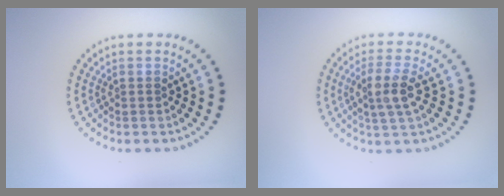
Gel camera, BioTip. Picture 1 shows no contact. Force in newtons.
{"total": 3.2, "press": 2.9, "slide": 1.4}